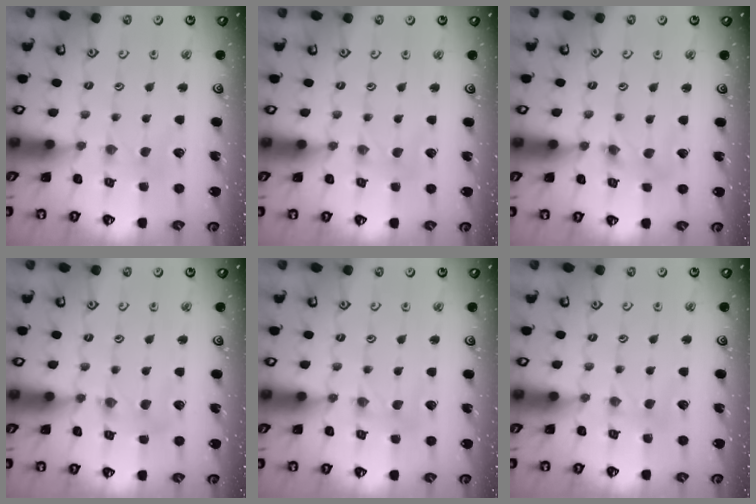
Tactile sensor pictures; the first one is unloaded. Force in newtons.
{"total": 0.9, "press": 0.9, "slide": 0.2}
{"total": 2.0, "press": 2.0, "slide": 0.1}
{"total": 1.7, "press": 1.6, "slide": 0.3}
{"total": 0.0}
{"total": 1.6, "press": 1.5, "slide": 0.3}